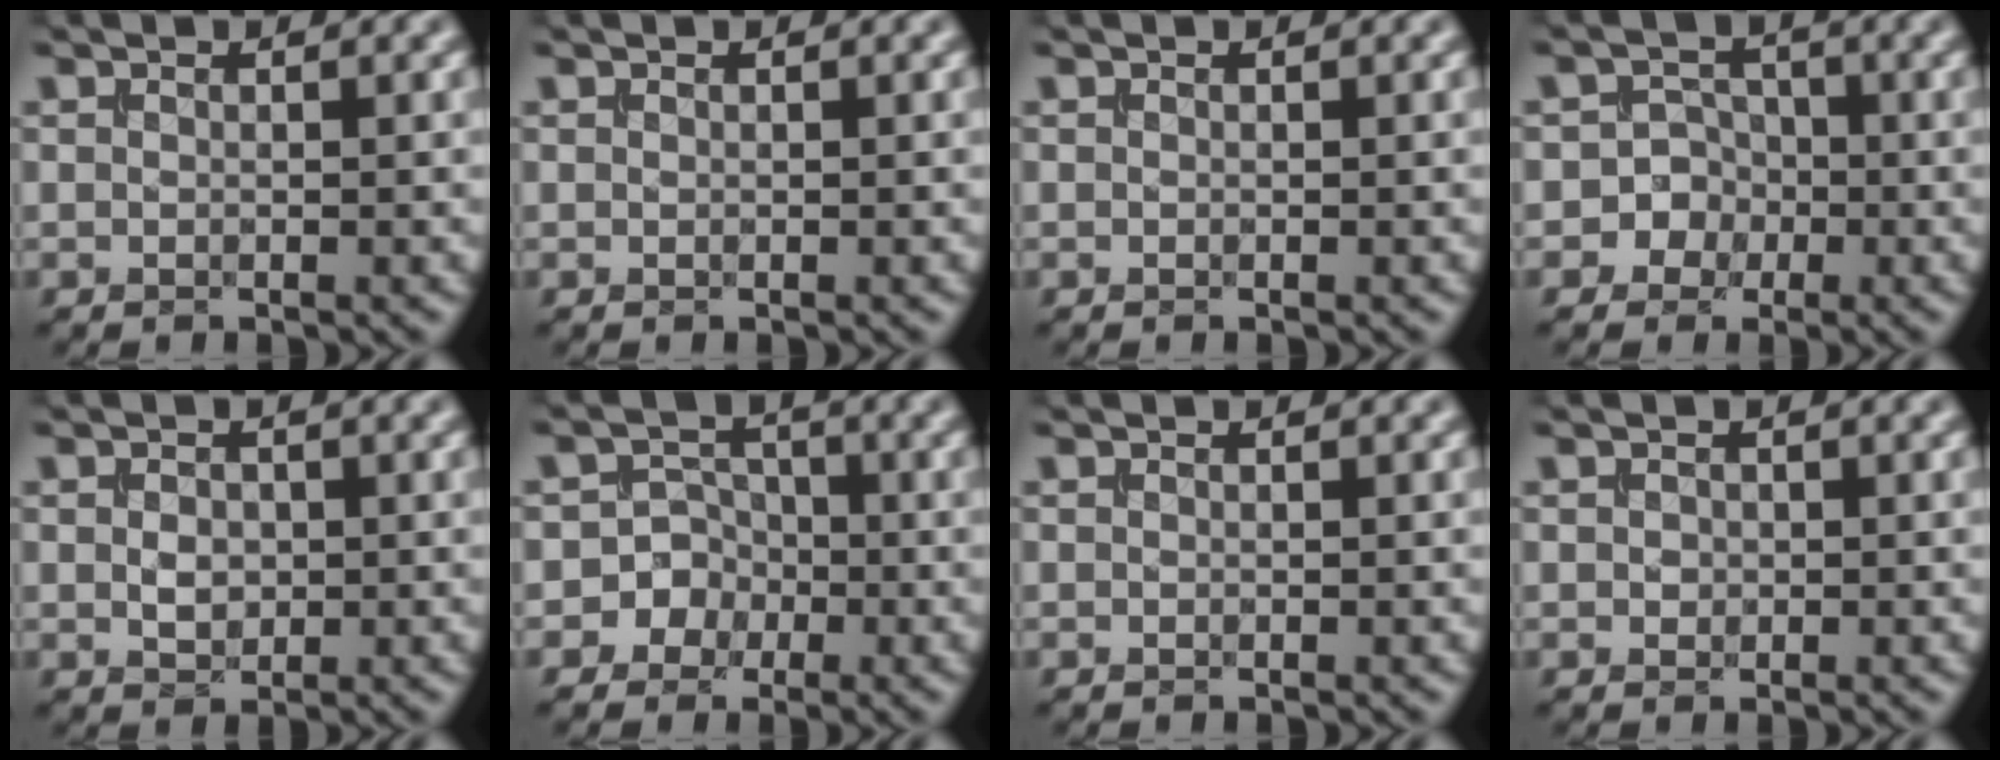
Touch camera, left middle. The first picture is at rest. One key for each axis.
{"total": 0.0}
{"total": 0.0}
{"total": 3.8, "fx": -1.5, "fy": 3.5, "fz": 0.2, "tx": 0.031, "ty": 0.011, "tz": -0.041}
{"total": 1.6, "fx": -0.1, "fy": 1.2, "fz": 1.0, "tx": -0.024, "ty": -0.001, "tz": -0.003}
{"total": 4.4, "fx": -1.8, "fy": 4.0, "fz": 0.3, "tx": 0.028, "ty": 0.012, "tz": -0.050}
{"total": 0.0}
{"total": 0.5, "fx": 0.0, "fy": 0.5, "fz": 0.2, "tx": -0.004, "ty": -0.001, "tz": -0.001}